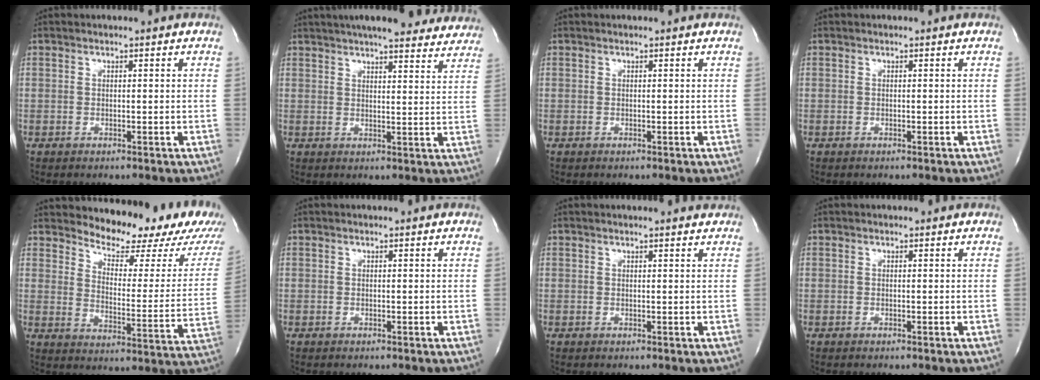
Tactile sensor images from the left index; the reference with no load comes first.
{"total": 21.2, "force": [18.8, 3.8, 9.0], "torque": [-0.136, 0.013, 0.232]}
{"total": 0.0}
{"total": 0.0}
{"total": 16.3, "force": [14.5, 3.9, 6.5], "torque": [-0.078, -0.065, 0.166]}
{"total": 0.0}
{"total": 2.2, "force": [2.1, -0.2, 0.6], "torque": [-0.015, -0.002, 0.019]}
{"total": 0.0}